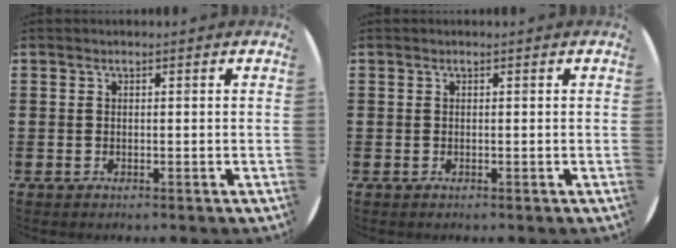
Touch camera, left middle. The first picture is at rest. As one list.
[{"total": 0.0}]